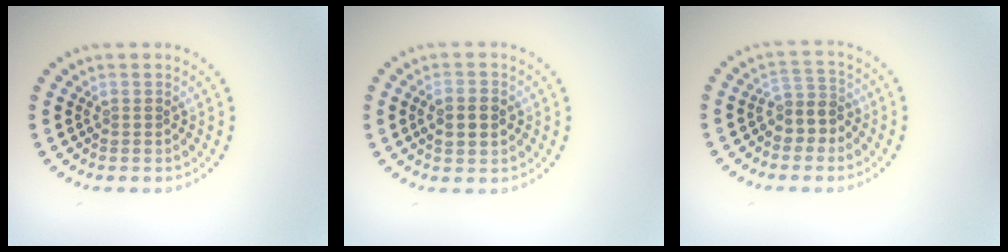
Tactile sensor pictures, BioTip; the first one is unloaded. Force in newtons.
{"total": 2.5, "press": 2.5, "slide": 0.1}
{"total": 2.6, "press": 2.2, "slide": 1.4}